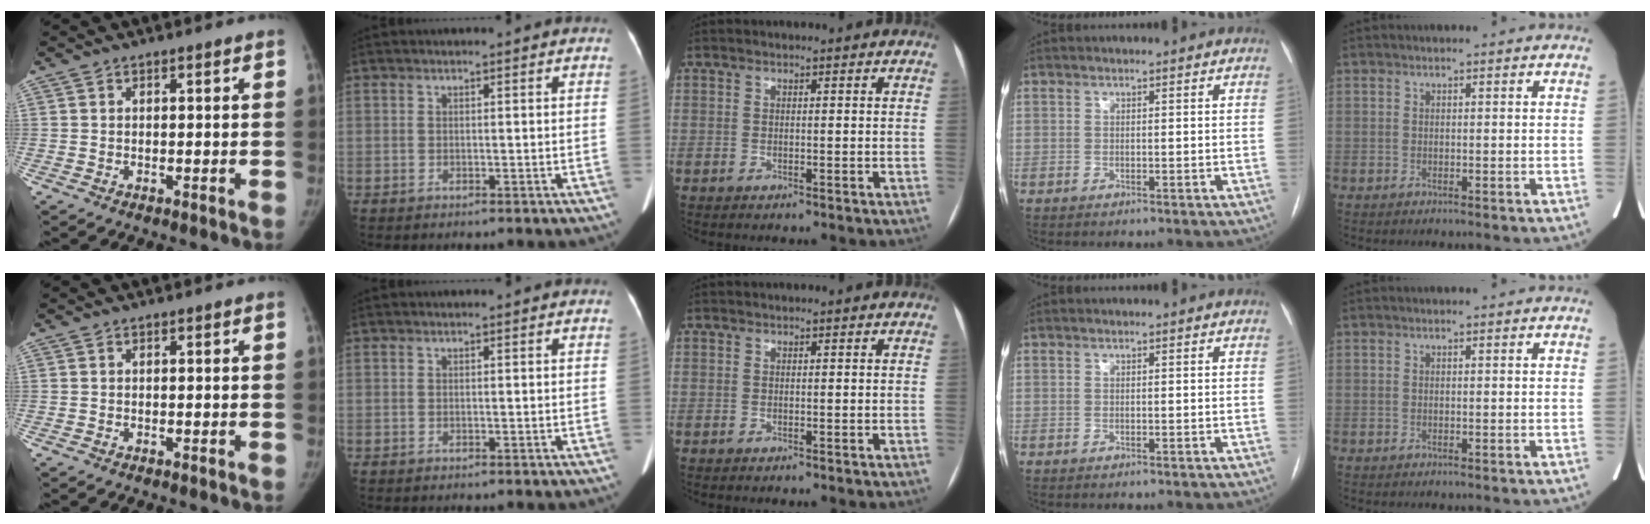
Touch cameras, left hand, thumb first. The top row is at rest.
{}